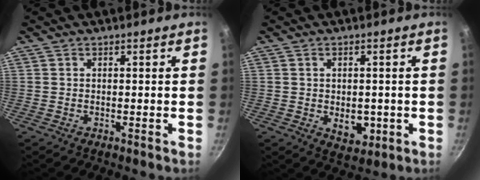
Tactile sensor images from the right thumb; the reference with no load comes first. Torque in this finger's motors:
{"motor_torque": [-0.26, 0.10, 0.19, 0.51, 0.00]}